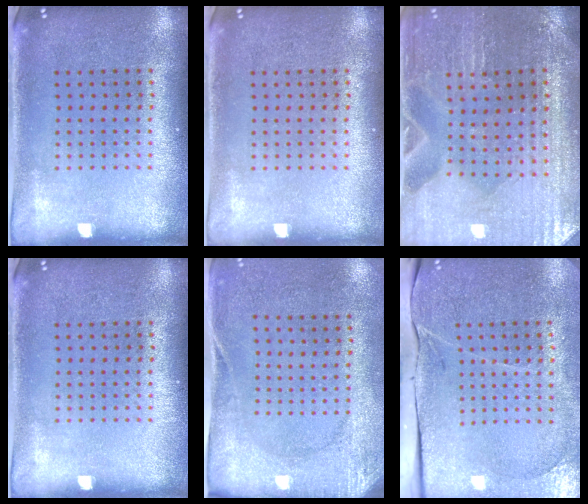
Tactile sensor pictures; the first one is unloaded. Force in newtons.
{"total": 0.0}
{"total": 1.5, "press": 1.4, "slide": 0.2}
{"total": 0.0}
{"total": 2.7, "press": 2.1, "slide": 1.7}
{"total": 3.4, "press": 3.3, "slide": 0.9}